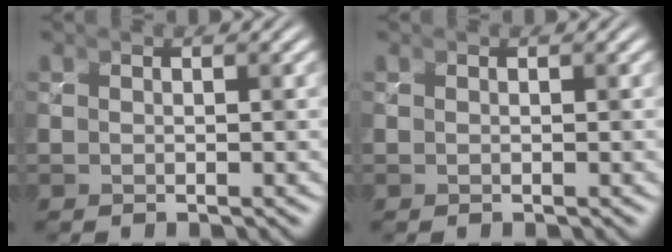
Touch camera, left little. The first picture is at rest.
{"total": 0.0}